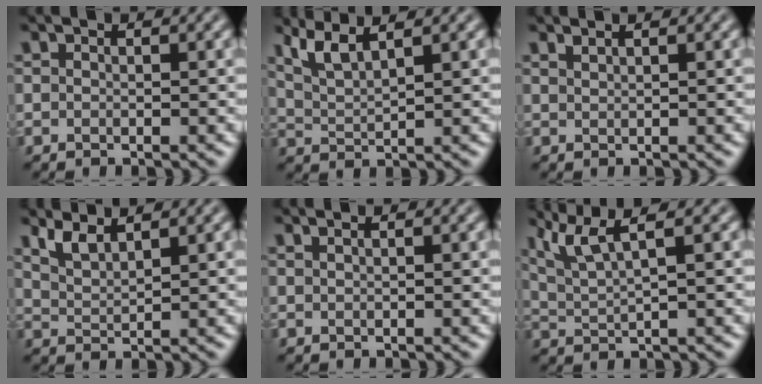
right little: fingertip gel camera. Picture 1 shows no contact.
{"total": 3.3, "force": [3.0, -1.5, 0.1], "torque": [-0.010, 0.004, 0.054]}
{"total": 1.0, "force": [0.9, -0.4, -0.4], "torque": [0.001, 0.001, 0.018]}
{"total": 3.1, "force": [2.6, -1.5, -0.8], "torque": [0.010, 0.006, 0.043]}
{"total": 0.6, "force": [0.3, -0.4, -0.3], "torque": [0.001, -0.002, 0.006]}
{"total": 3.6, "force": [2.9, -1.7, 1.4], "torque": [-0.030, 0.012, 0.059]}